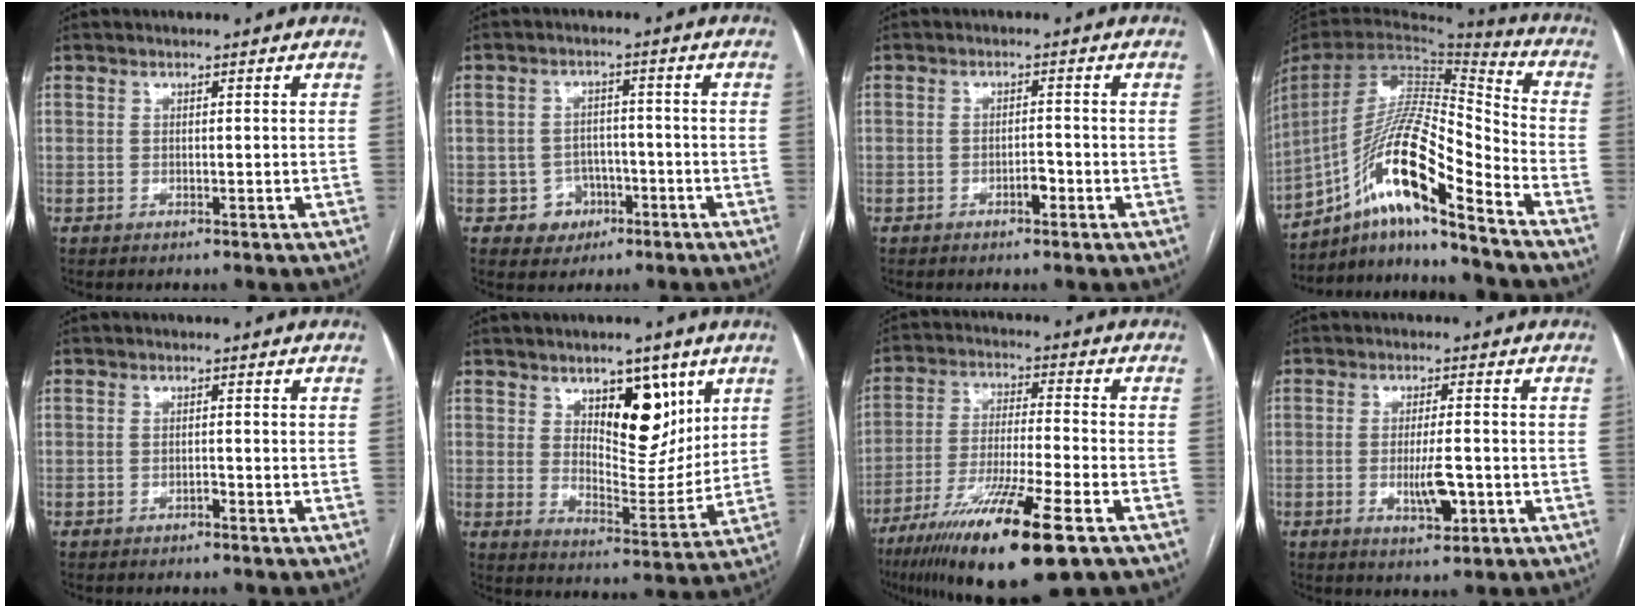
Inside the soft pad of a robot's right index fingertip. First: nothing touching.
{"total": 4.7, "force": [-2.0, 4.3, 0.5], "torque": [0.002, 0.015, -0.022]}
{"total": 1.9, "force": [-1.1, 0.7, 1.4], "torque": [-0.019, 0.003, -0.017]}
{"total": 18.3, "force": [-11.5, 1.6, 14.1], "torque": [-0.281, 0.003, -0.209]}
{"total": 0.7, "force": [-0.5, 0.2, 0.4], "torque": [-0.008, 0.001, -0.009]}
{"total": 11.3, "force": [5.4, 5.0, 8.5], "torque": [-0.122, -0.005, 0.095]}
{"total": 17.8, "force": [-10.3, 1.1, 14.5], "torque": [-0.261, -0.046, -0.179]}
{"total": 5.3, "force": [-1.5, 1.3, 4.9], "torque": [-0.088, -0.005, -0.020]}